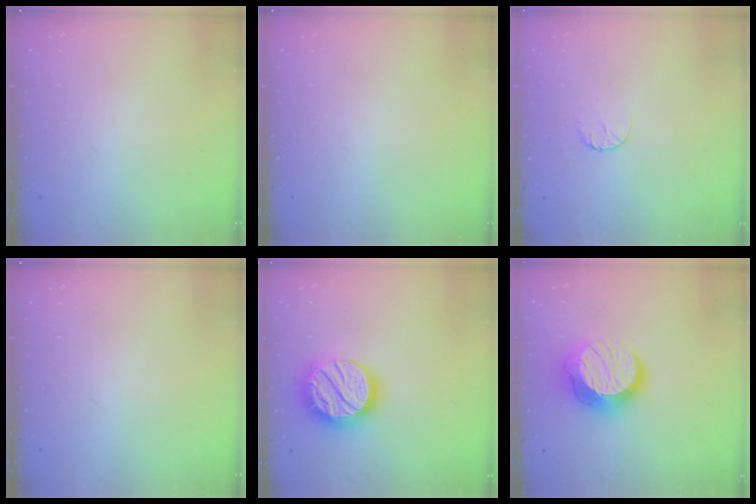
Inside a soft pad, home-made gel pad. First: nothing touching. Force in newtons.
{"total": 0.0}
{"total": 4.7, "press": 4.7, "slide": 0.4}
{"total": 0.0}
{"total": 20.6, "press": 20.6, "slide": 1.6}
{"total": 15.4, "press": 15.3, "slide": 1.2}